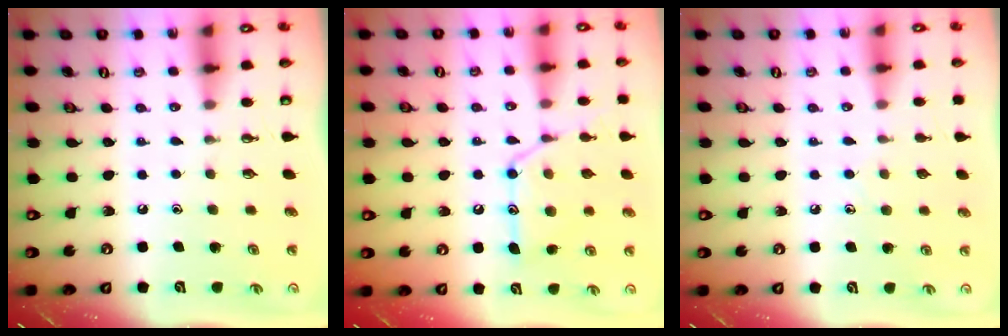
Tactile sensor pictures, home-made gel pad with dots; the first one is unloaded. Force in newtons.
{"total": 16.5, "press": 16.5, "slide": 1.3}
{"total": 6.1, "press": 6.1, "slide": 0.7}